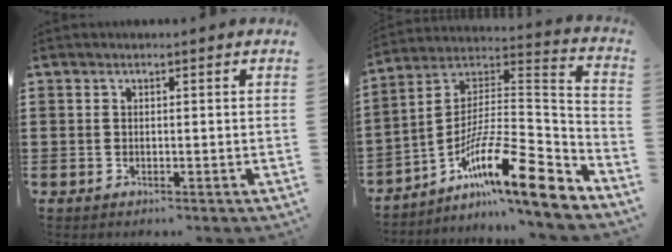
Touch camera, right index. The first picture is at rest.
{"total": 15.9, "force": [-9.7, 2.7, 12.4], "torque": [-0.200, -0.003, -0.174]}